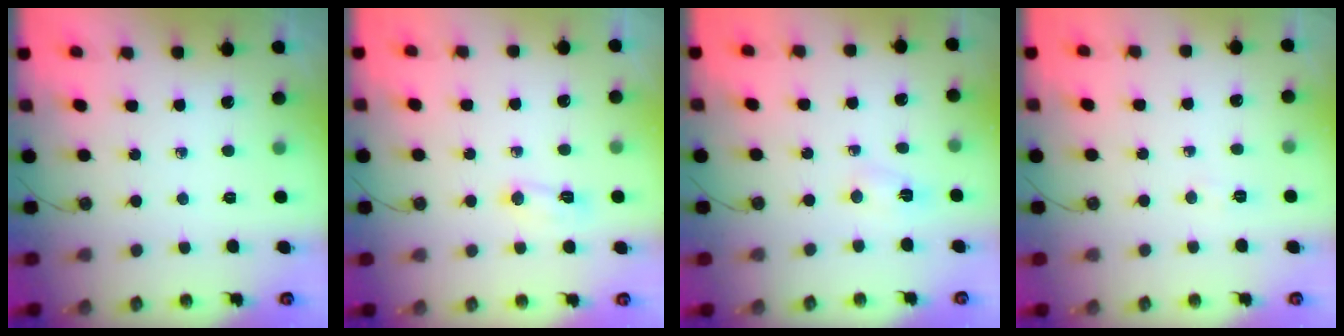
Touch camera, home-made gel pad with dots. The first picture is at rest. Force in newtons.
{"total": 3.9, "press": 3.8, "slide": 0.7}
{"total": 2.3, "press": 2.2, "slide": 0.4}
{"total": 3.6, "press": 3.6, "slide": 0.4}